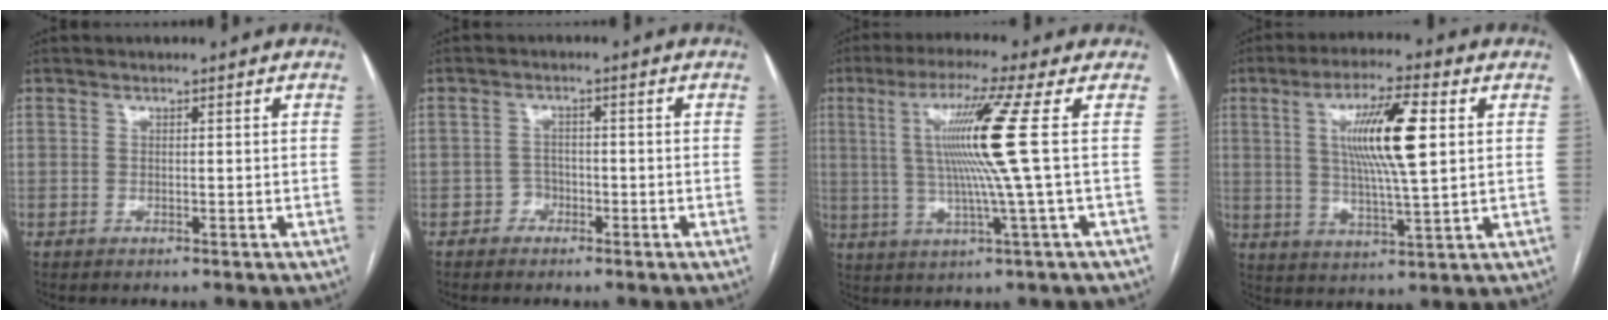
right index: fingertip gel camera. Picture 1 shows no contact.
{"total": 1.9, "force": [-1.2, 1.4, 0.2], "torque": [0.003, 0.009, -0.025]}
{"total": 11.1, "force": [1.7, -2.6, 10.7], "torque": [-0.198, 0.004, 0.036]}
{"total": 11.9, "force": [2.8, 1.1, 11.6], "torque": [-0.210, 0.003, 0.049]}